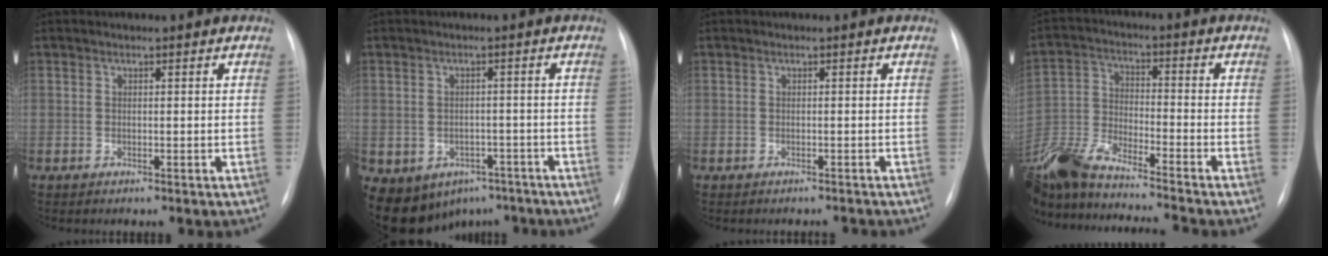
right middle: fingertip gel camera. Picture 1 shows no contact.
{"total": 12.5, "force": [-7.5, 9.0, 4.3], "torque": [-0.098, 0.008, -0.088]}
{"total": 1.5, "force": [-1.5, 0.1, 0.0], "torque": [0.003, -0.005, -0.015]}
{"total": 18.4, "force": [-16.2, 0.6, 8.7], "torque": [-0.207, -0.015, -0.300]}